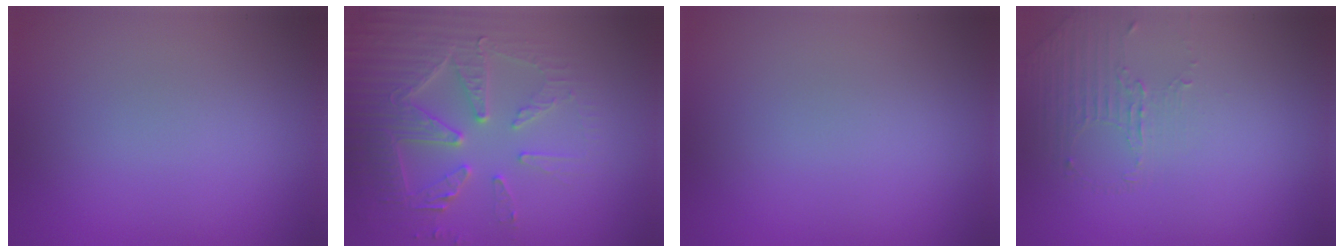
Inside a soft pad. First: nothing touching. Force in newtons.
{"total": 5.4, "press": 5.0, "slide": 2.1}
{"total": 0.0}
{"total": 1.4, "press": 0.6, "slide": 1.2}